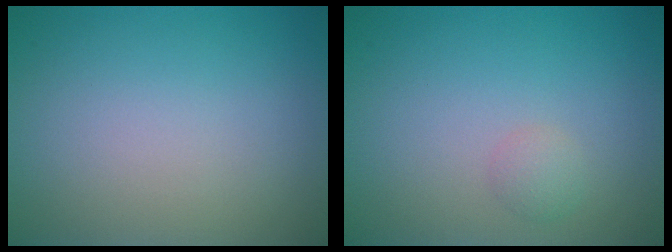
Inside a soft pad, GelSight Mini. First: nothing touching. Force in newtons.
{"total": 1.1, "press": 1.1, "slide": 0.1}